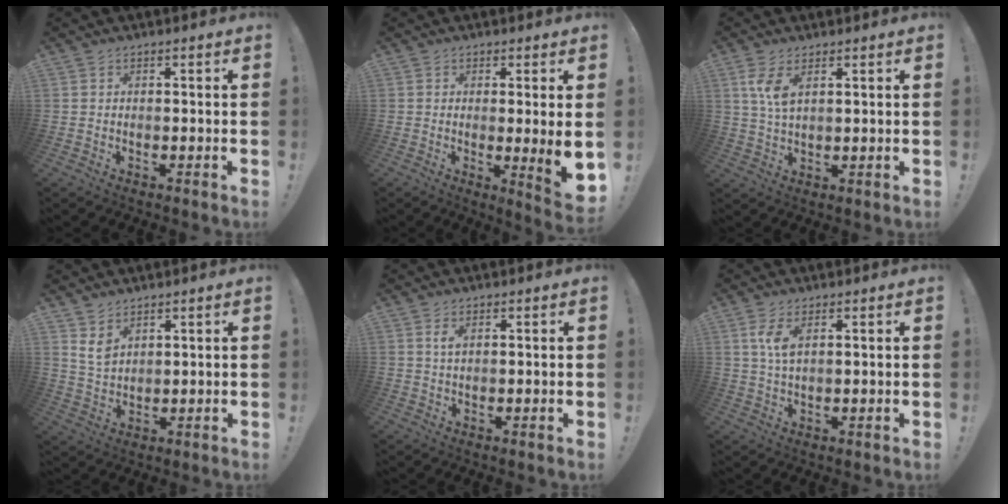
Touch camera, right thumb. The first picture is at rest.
{"total": 7.4, "force": [-0.1, 0.1, 7.4], "torque": [-0.099, -0.016, 0.003]}
{"total": 6.0, "force": [3.0, 2.1, 4.8], "torque": [-0.090, -0.014, 0.051]}
{"total": 5.4, "force": [3.5, 3.0, 2.8], "torque": [-0.039, -0.021, 0.065]}
{"total": 1.9, "force": [0.9, 0.5, 1.6], "torque": [-0.022, -0.004, 0.012]}
{"total": 5.0, "force": [2.2, 1.8, 4.2], "torque": [-0.080, -0.009, 0.034]}